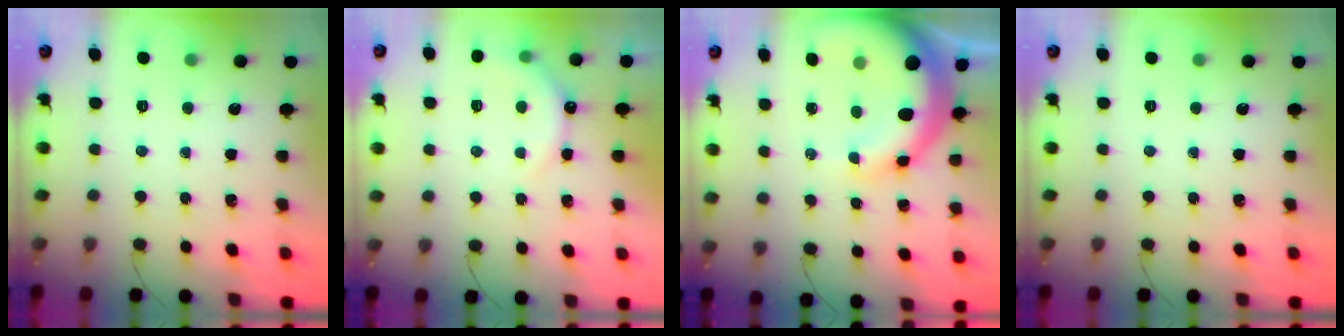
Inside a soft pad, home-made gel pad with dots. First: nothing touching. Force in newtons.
{"total": 4.8, "press": 4.7, "slide": 0.8}
{"total": 13.9, "press": 13.6, "slide": 2.8}
{"total": 0.0}